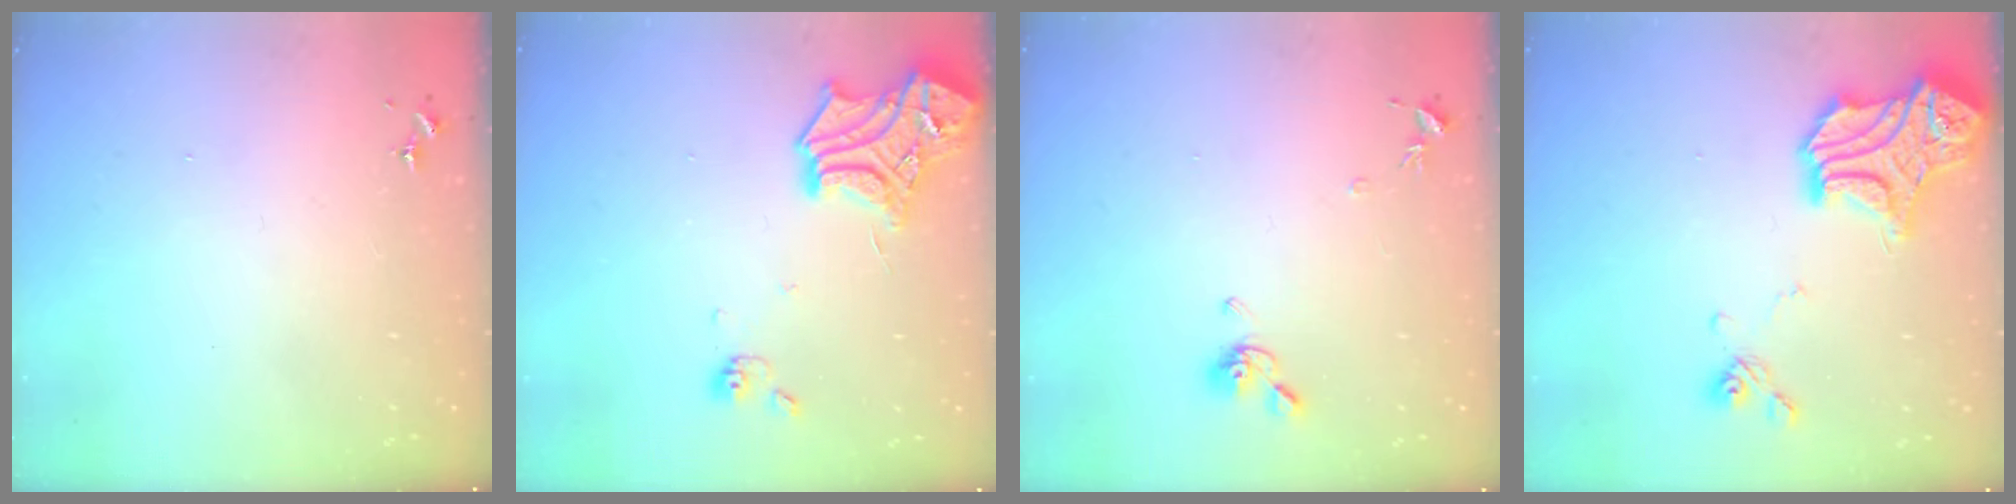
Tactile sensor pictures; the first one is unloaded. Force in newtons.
{"total": 16.2, "press": 16.2, "slide": 1.5}
{"total": 8.6, "press": 8.5, "slide": 1.1}
{"total": 17.9, "press": 17.9, "slide": 0.7}